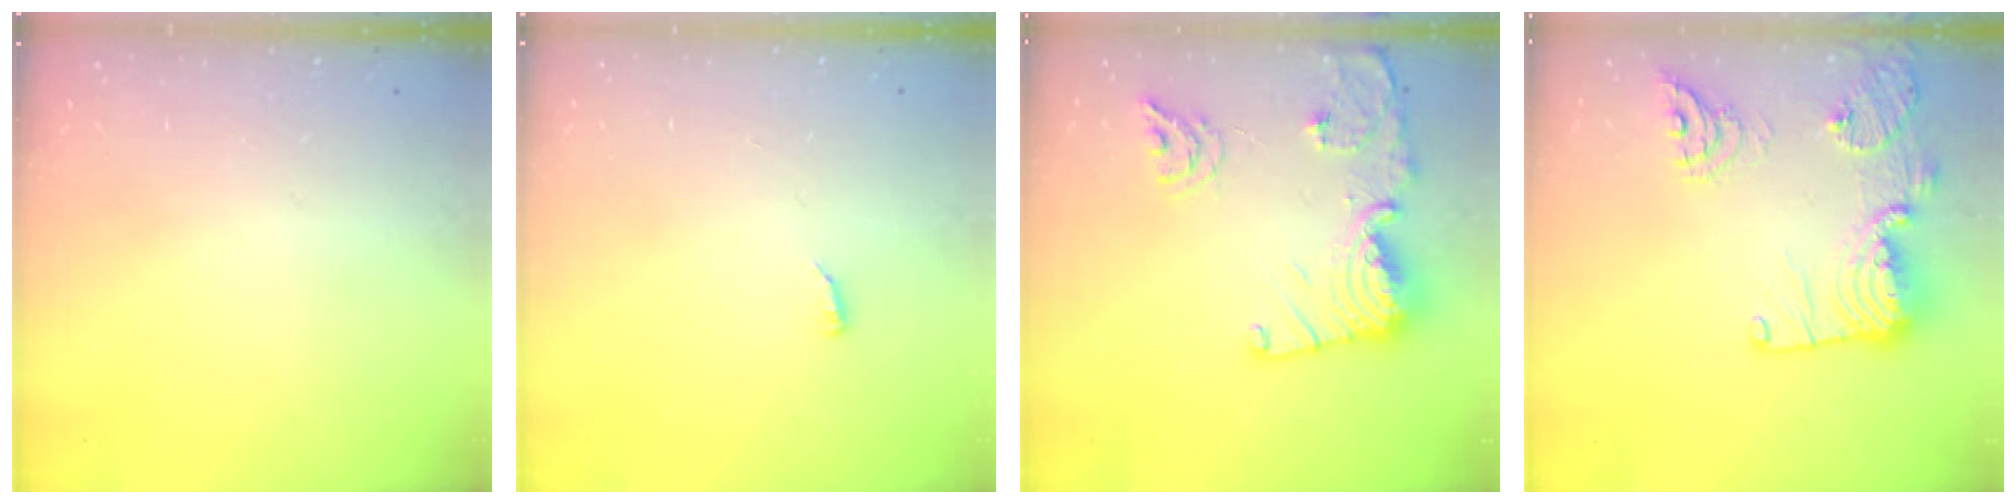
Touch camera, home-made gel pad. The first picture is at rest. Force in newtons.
{"total": 4.3, "press": 4.2, "slide": 0.6}
{"total": 16.5, "press": 16.5, "slide": 1.7}
{"total": 19.1, "press": 18.3, "slide": 5.5}